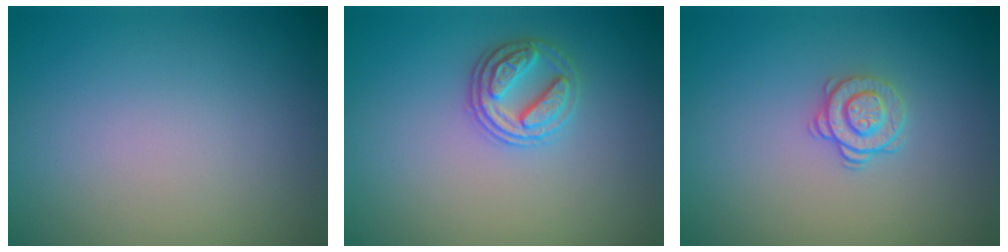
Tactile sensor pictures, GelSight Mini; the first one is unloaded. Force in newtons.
{"total": 2.6, "press": 2.6, "slide": 0.5}
{"total": 1.7, "press": 1.3, "slide": 1.1}